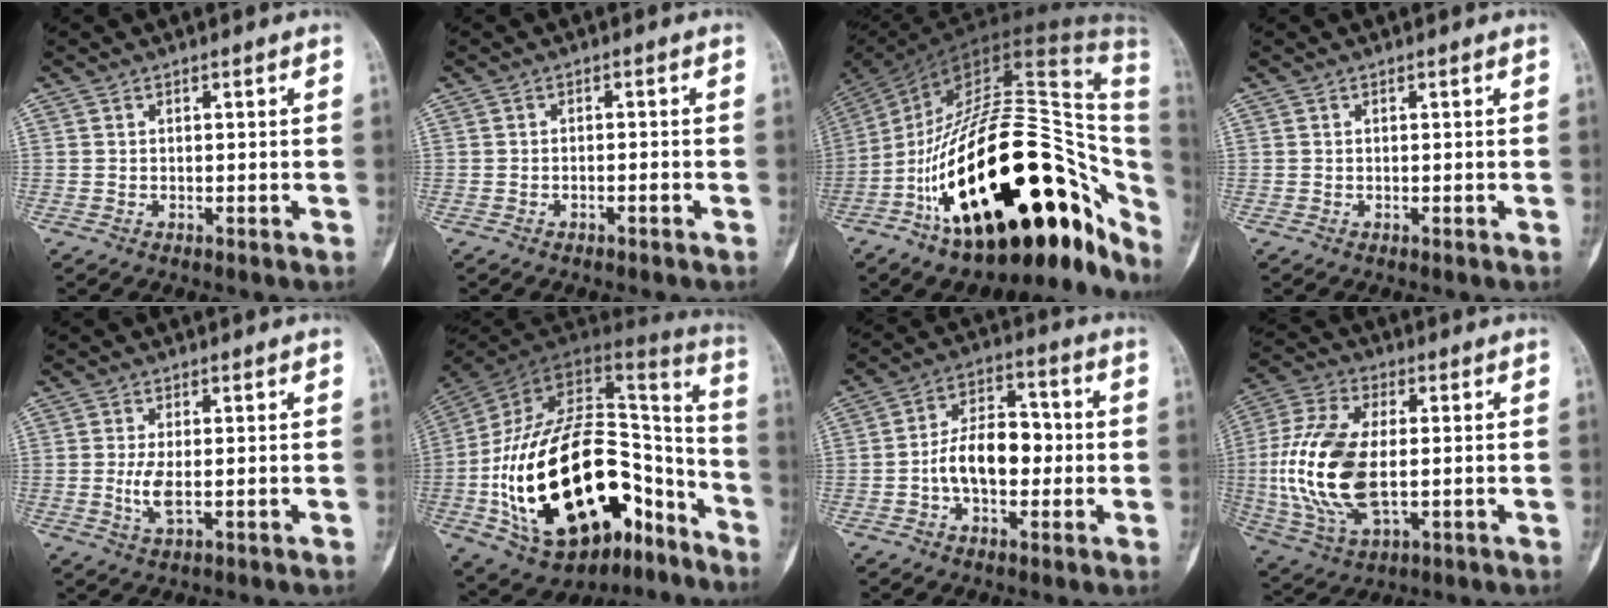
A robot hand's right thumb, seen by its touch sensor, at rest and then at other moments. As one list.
[{"total": 1.1, "force": [-0.7, 0.3, 0.8], "torque": [-0.018, 0.011, -0.010]}, {"total": 41.7, "force": [-11.6, 18.8, 35.3], "torque": [-0.453, 0.095, -0.176]}, {"total": 0.0}, {"total": 3.8, "force": [-0.2, 1.4, 3.6], "torque": [-0.084, -0.011, 0.000]}, {"total": 35.4, "force": [-13.0, 20.5, 25.7], "torque": [-0.471, 0.073, -0.199]}, {"total": 11.5, "force": [-1.3, 7.0, 9.1], "torque": [-0.131, 0.035, -0.031]}, {"total": 18.4, "force": [-0.7, 9.5, 15.7], "torque": [-0.344, -0.004, -0.005]}]